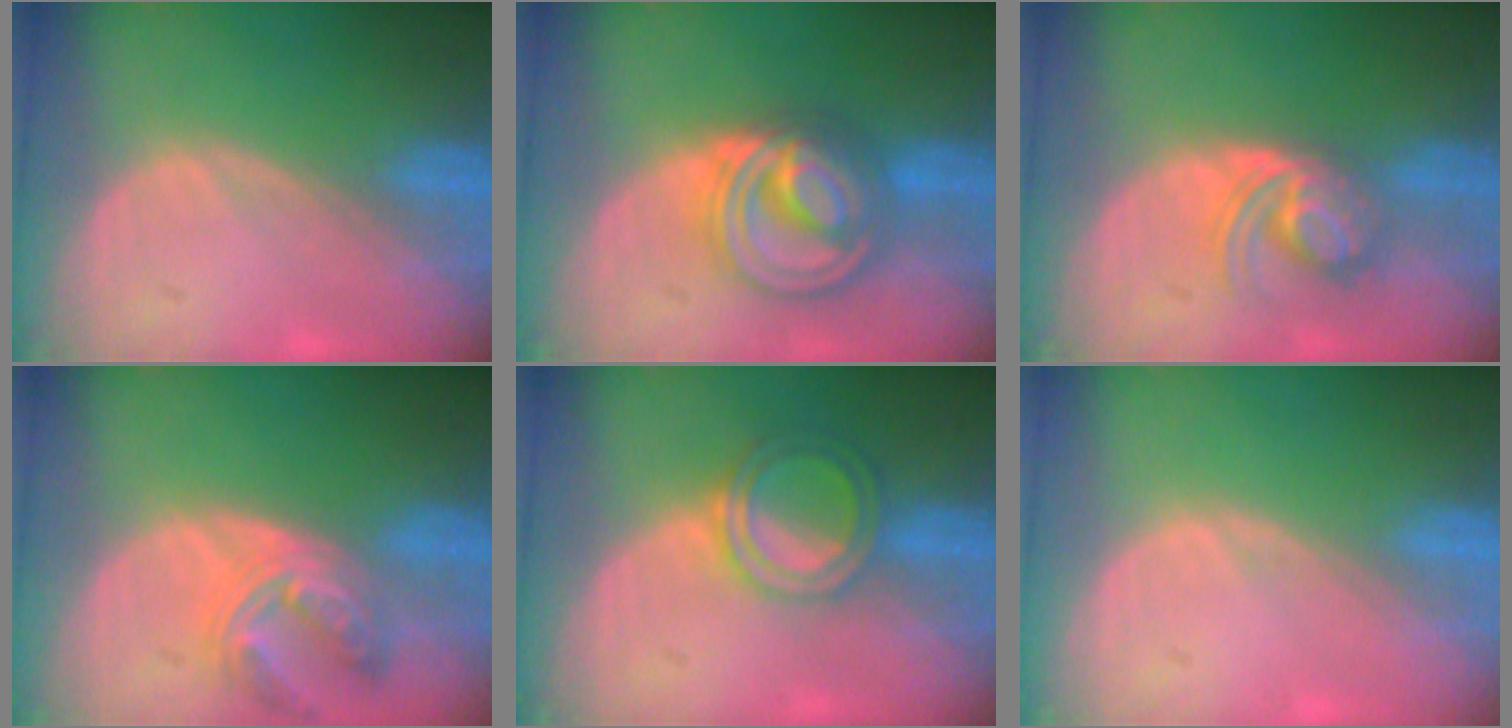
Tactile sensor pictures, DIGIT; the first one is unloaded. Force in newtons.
{"total": 8.8, "press": 8.8, "slide": 0.7}
{"total": 5.7, "press": 5.5, "slide": 1.5}
{"total": 6.6, "press": 6.4, "slide": 1.7}
{"total": 5.0, "press": 4.6, "slide": 1.9}
{"total": 0.5, "press": 0.1, "slide": 0.5}